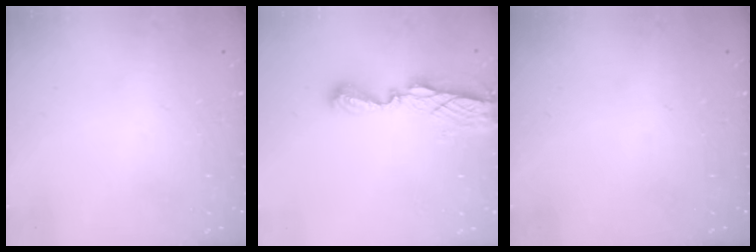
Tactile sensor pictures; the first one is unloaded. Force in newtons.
{"total": 7.5, "press": 7.5, "slide": 0.5}
{"total": 0.0}